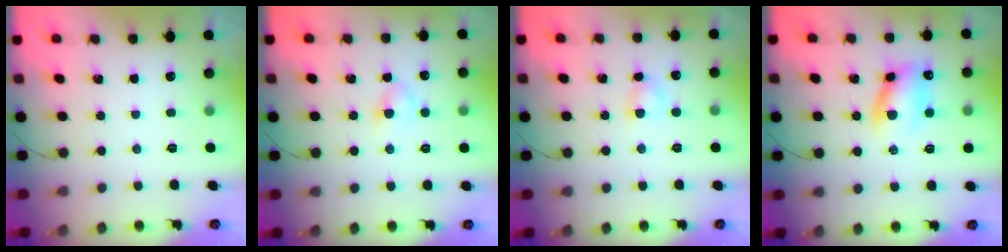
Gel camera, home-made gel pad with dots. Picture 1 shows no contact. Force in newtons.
{"total": 2.9, "press": 2.7, "slide": 1.2}
{"total": 3.5, "press": 3.2, "slide": 1.4}
{"total": 11.1, "press": 10.9, "slide": 2.0}